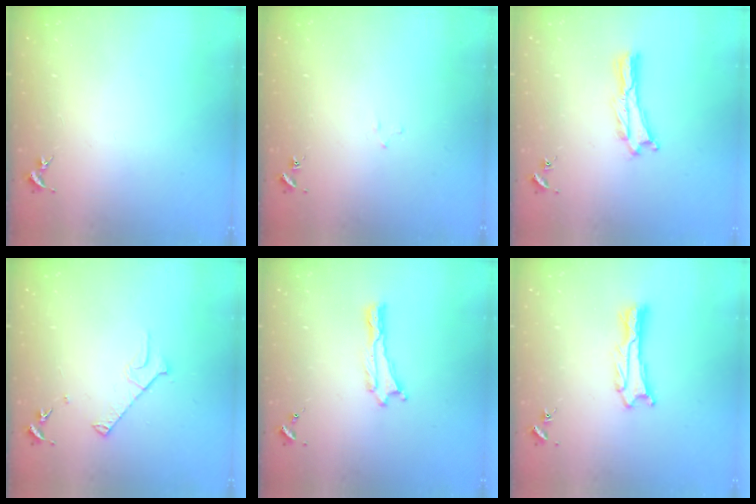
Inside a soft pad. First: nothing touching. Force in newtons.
{"total": 1.6, "press": 1.6, "slide": 0.1}
{"total": 0.6, "press": 0.5, "slide": 0.2}
{"total": 3.9, "press": 3.9, "slide": 0.4}
{"total": 0.0}
{"total": 0.9, "press": 0.9, "slide": 0.1}